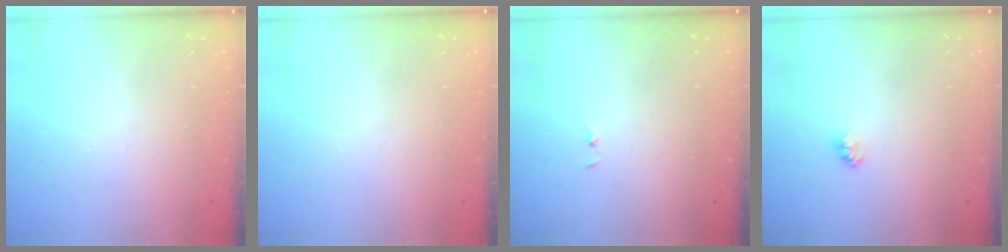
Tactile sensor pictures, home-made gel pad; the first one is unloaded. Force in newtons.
{"total": 0.0}
{"total": 0.7, "press": 0.7, "slide": 0.1}
{"total": 2.3, "press": 2.3, "slide": 0.1}